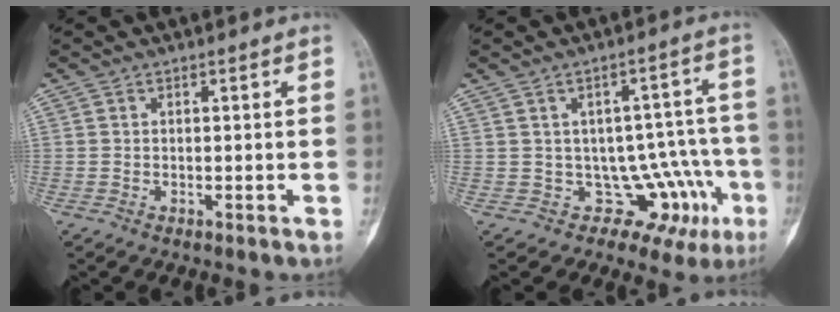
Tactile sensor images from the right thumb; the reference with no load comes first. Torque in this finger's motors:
{"motor_torque": [-0.03, 0.44, 0.06, 0.09, -0.14]}